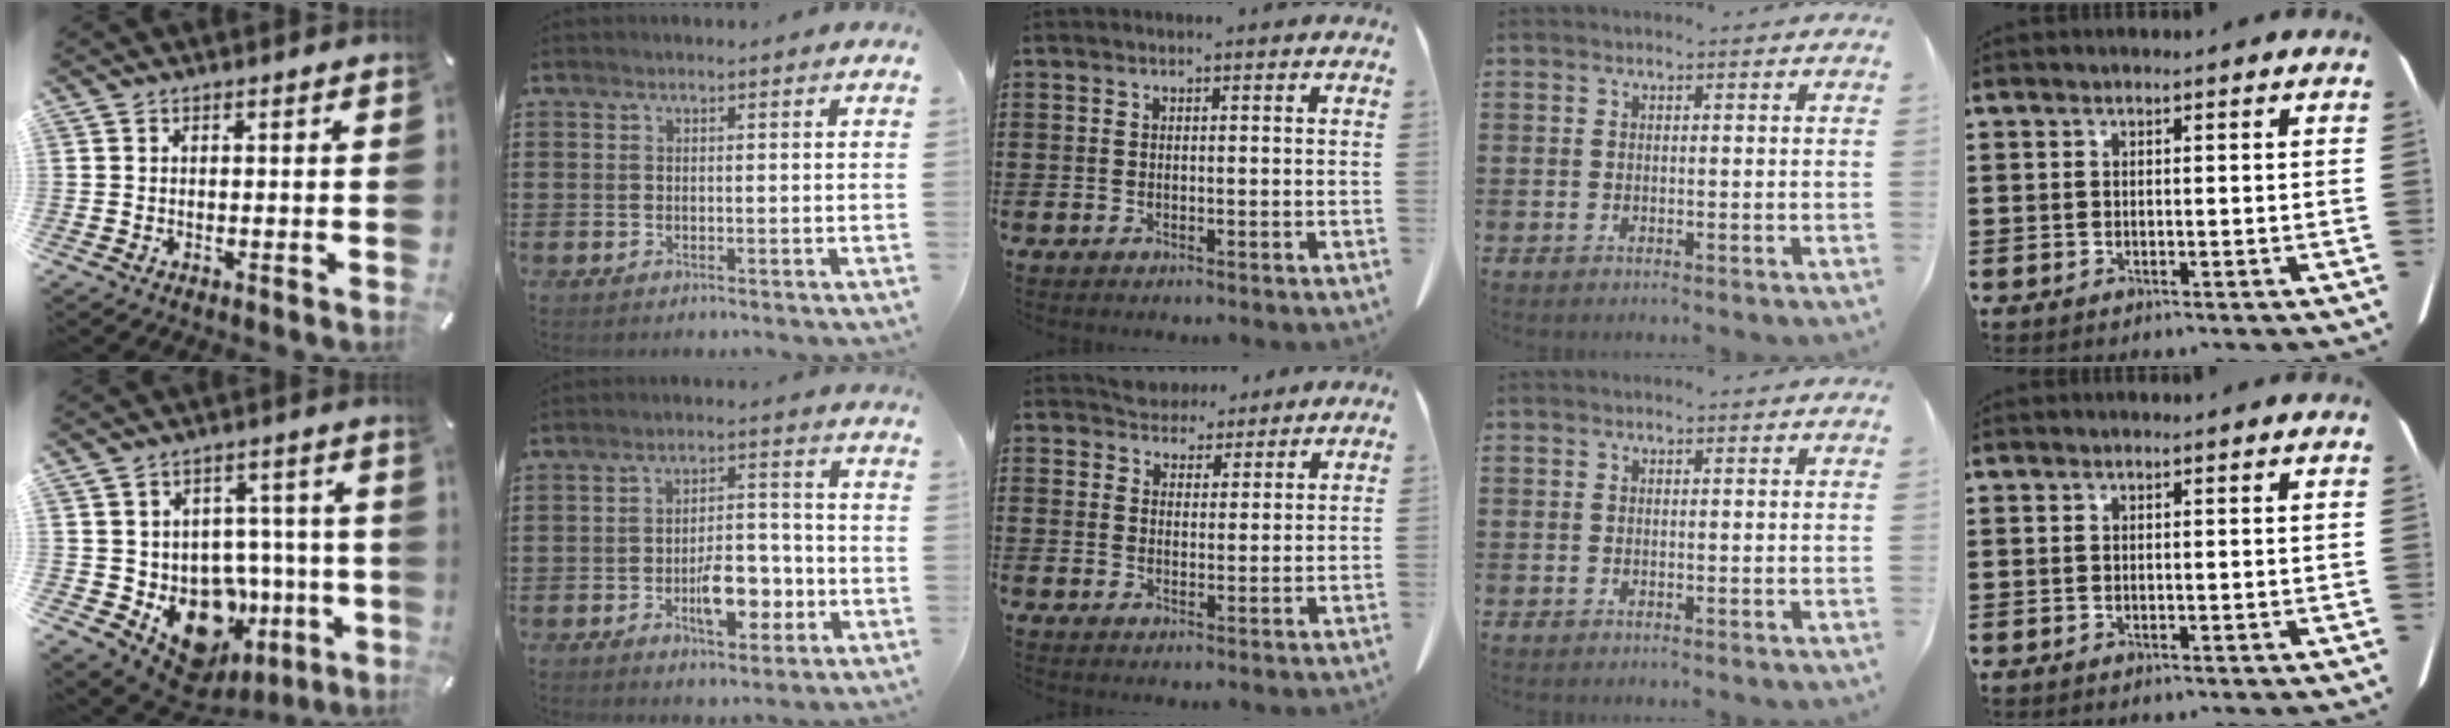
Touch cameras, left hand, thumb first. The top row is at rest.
{"thumb": {"total": 14.5, "force": [-4.8, 11.3, 7.6], "torque": [-0.122, 0.010, -0.060]}, "index": {"total": 8.0, "force": [-2.7, 3.9, 6.4], "torque": [-0.103, 0.008, -0.047]}, "middle": {"total": 4.2, "force": [4.0, 1.3, -0.2], "torque": [-0.012, -0.009, 0.077]}}